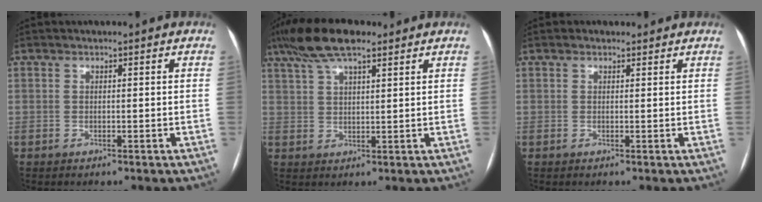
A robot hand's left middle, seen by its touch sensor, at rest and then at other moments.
{"total": 9.2, "force": [6.6, 2.2, 6.0], "torque": [-0.119, 0.030, 0.117]}
{"total": 1.1, "force": [0.9, 0.6, 0.0], "torque": [-0.001, 0.009, 0.011]}